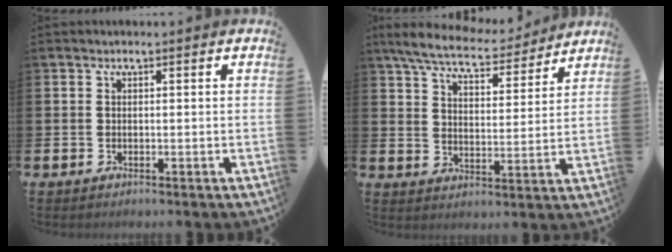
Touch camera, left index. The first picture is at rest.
{"total": 7.5, "force": [7.0, 1.4, 2.2], "torque": [-0.077, -0.040, 0.122]}